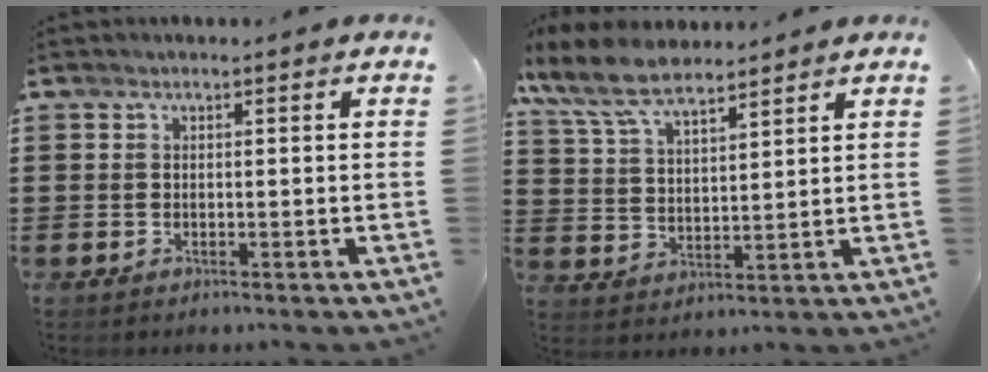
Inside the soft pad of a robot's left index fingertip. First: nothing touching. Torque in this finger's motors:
{"motor_torque": [2.14, 0.00, 1.05, 0.21]}